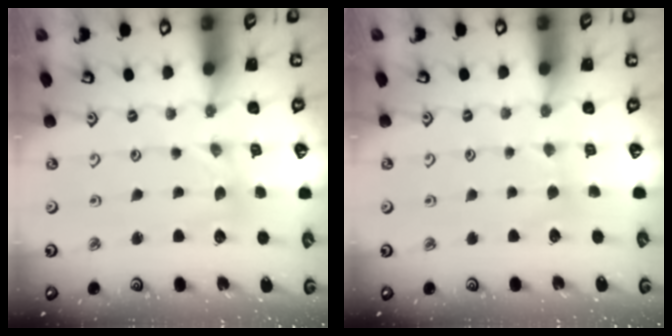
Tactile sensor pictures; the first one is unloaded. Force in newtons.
{"total": 1.1, "press": 1.1, "slide": 0.3}